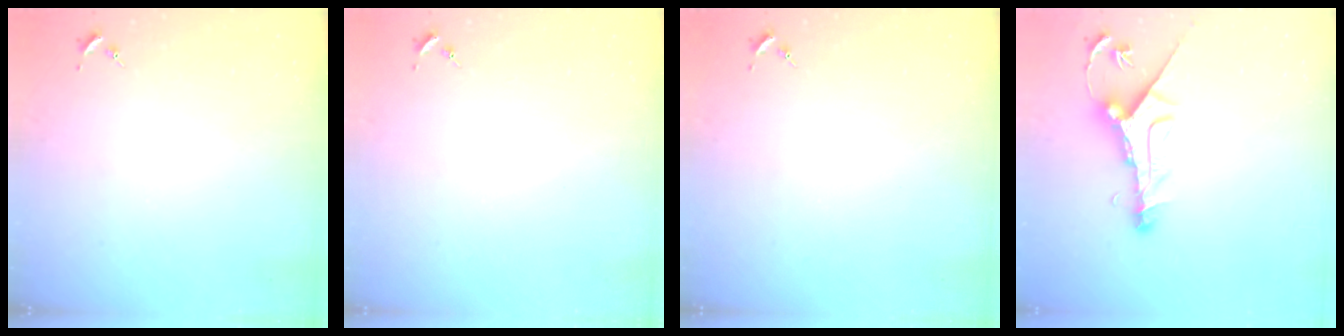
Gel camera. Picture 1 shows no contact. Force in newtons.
{"total": 0.0}
{"total": 0.0}
{"total": 12.3, "press": 12.2, "slide": 0.9}